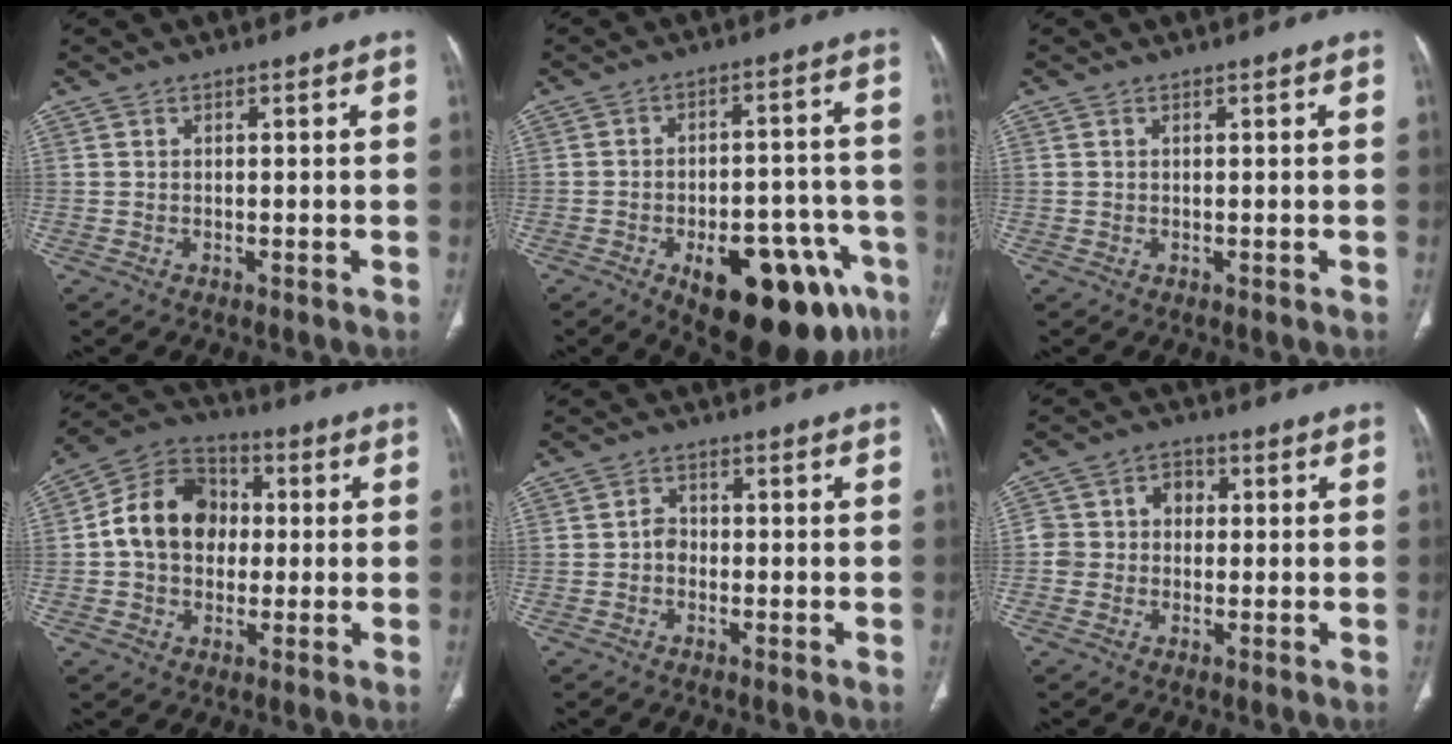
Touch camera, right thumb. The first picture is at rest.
{"total": 22.2, "force": [-10.9, 10.0, 16.6], "torque": [-0.151, 0.054, -0.135]}
{"total": 0.0}
{"total": 14.1, "force": [0.6, 11.2, 8.6], "torque": [-0.123, 0.031, 0.001]}
{"total": 2.3, "force": [-0.7, 1.9, 1.2], "torque": [-0.009, 0.008, -0.020]}
{"total": 6.3, "force": [0.0, 5.7, 2.9], "torque": [-0.028, 0.028, -0.008]}